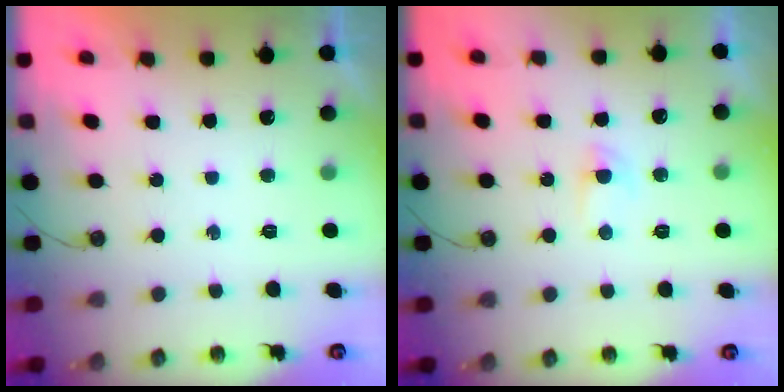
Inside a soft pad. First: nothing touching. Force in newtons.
{"total": 2.2, "press": 2.2, "slide": 0.4}